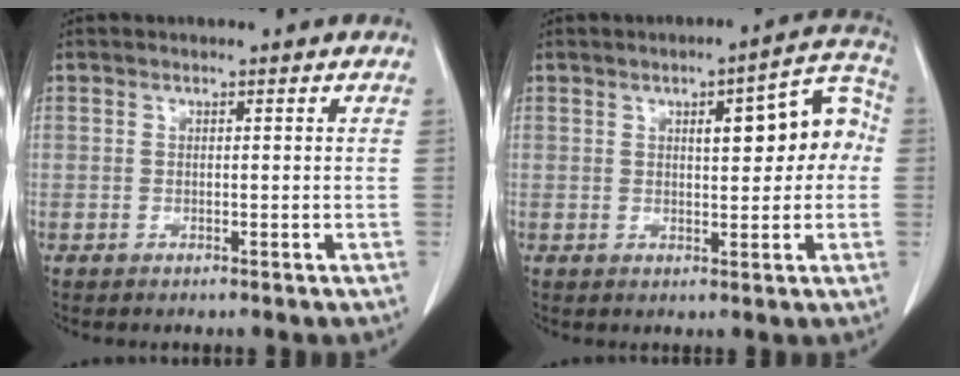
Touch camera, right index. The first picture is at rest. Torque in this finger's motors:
{"motor_torque": [0.28, 0.13, 0.25, 0.05]}